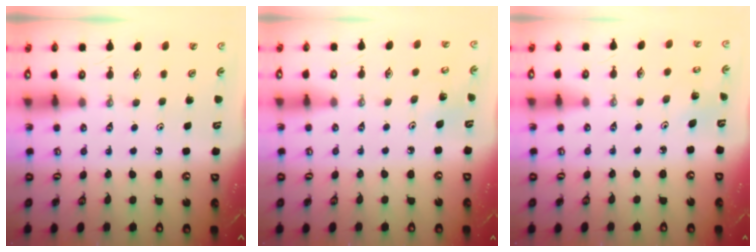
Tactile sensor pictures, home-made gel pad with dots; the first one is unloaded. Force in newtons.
{"total": 4.8, "press": 4.6, "slide": 1.3}
{"total": 2.2, "press": 2.2, "slide": 0.2}